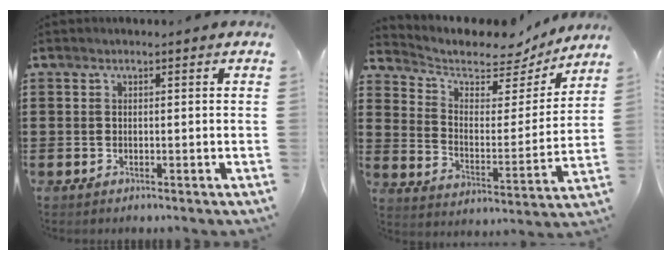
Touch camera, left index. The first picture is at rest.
{"total": 5.8, "force": [5.0, 2.3, 1.6], "torque": [-0.055, -0.038, 0.083]}